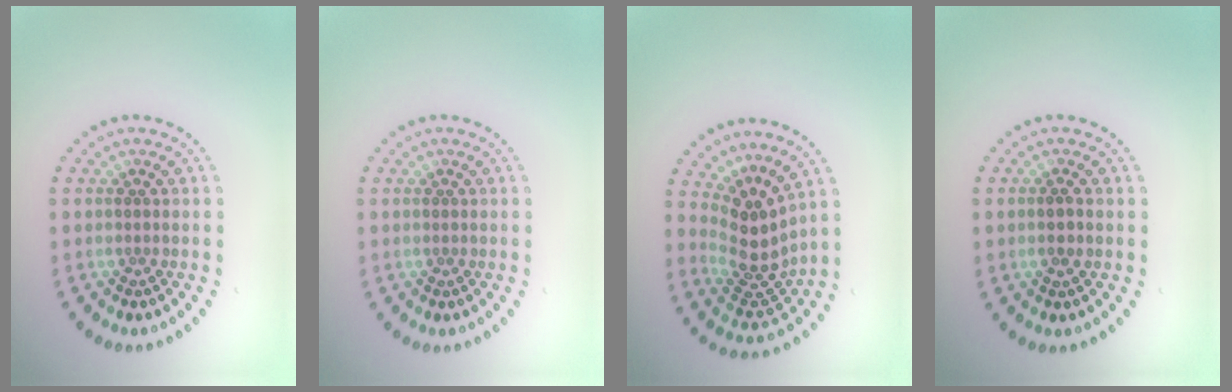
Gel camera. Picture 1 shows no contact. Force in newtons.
{"total": 0.0}
{"total": 4.0, "press": 3.0, "slide": 2.7}
{"total": 0.8, "press": 0.7, "slide": 0.4}